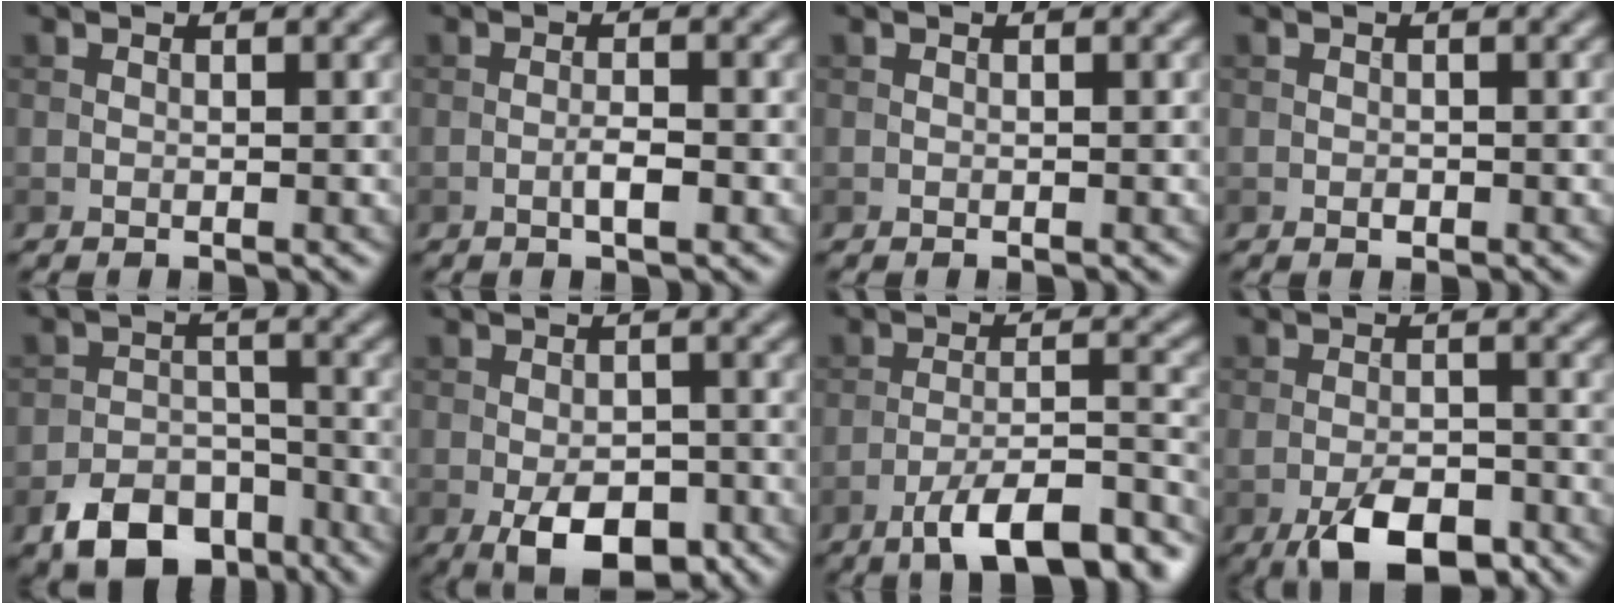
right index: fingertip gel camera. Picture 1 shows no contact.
{"total": 1.8, "force": [-0.7, 0.3, 1.6], "torque": [-0.029, 0.002, -0.014]}
{"total": 0.0}
{"total": 0.5, "force": [-0.2, 0.4, 0.3], "torque": [-0.003, -0.001, -0.004]}
{"total": 7.0, "force": [-4.6, 4.1, 3.3], "torque": [-0.052, -0.008, -0.079]}
{"total": 6.3, "force": [-2.9, 3.3, 4.5], "torque": [-0.066, -0.009, -0.047]}
{"total": 10.2, "force": [-7.3, 2.5, 6.6], "torque": [-0.097, 0.005, -0.116]}
{"total": 6.2, "force": [-3.3, 2.8, 4.4], "torque": [-0.076, -0.006, -0.059]}